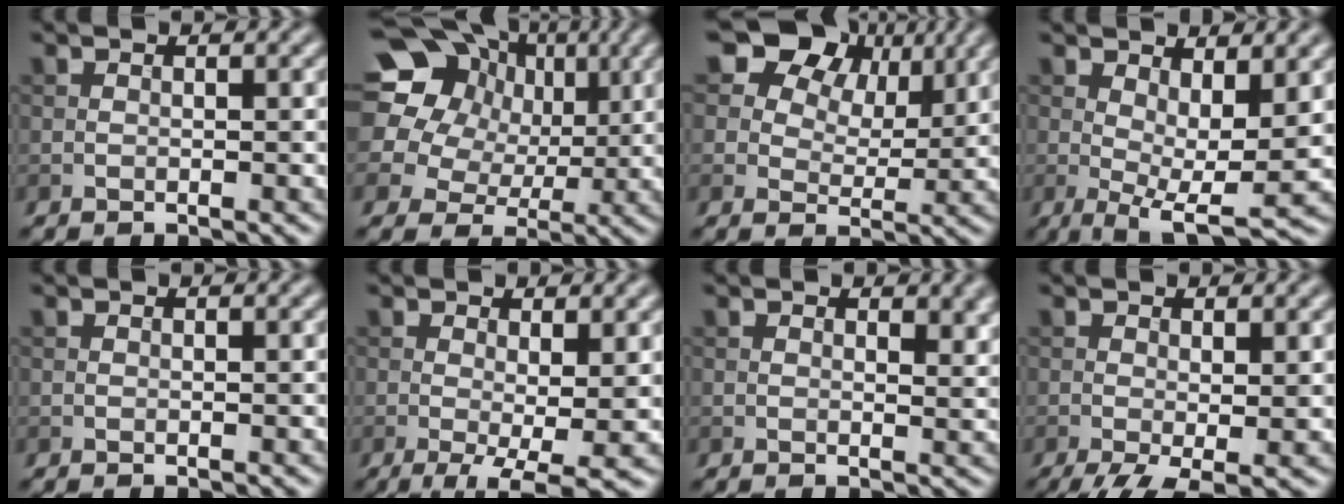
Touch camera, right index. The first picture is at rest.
{"total": 20.2, "force": [7.0, 16.7, 8.9], "torque": [-0.211, 0.042, 0.104]}
{"total": 9.9, "force": [5.8, 6.5, 4.7], "torque": [-0.091, 0.010, 0.099]}
{"total": 6.3, "force": [0.9, 2.2, 5.8], "torque": [-0.098, -0.014, 0.018]}
{"total": 0.0}
{"total": 5.1, "force": [-0.9, 1.3, 4.9], "torque": [-0.078, -0.016, -0.009]}
{"total": 2.5, "force": [1.4, 1.2, 1.7], "torque": [-0.022, -0.003, 0.024]}
{"total": 4.2, "force": [-1.5, 1.2, 3.8], "torque": [-0.071, -0.013, -0.026]}